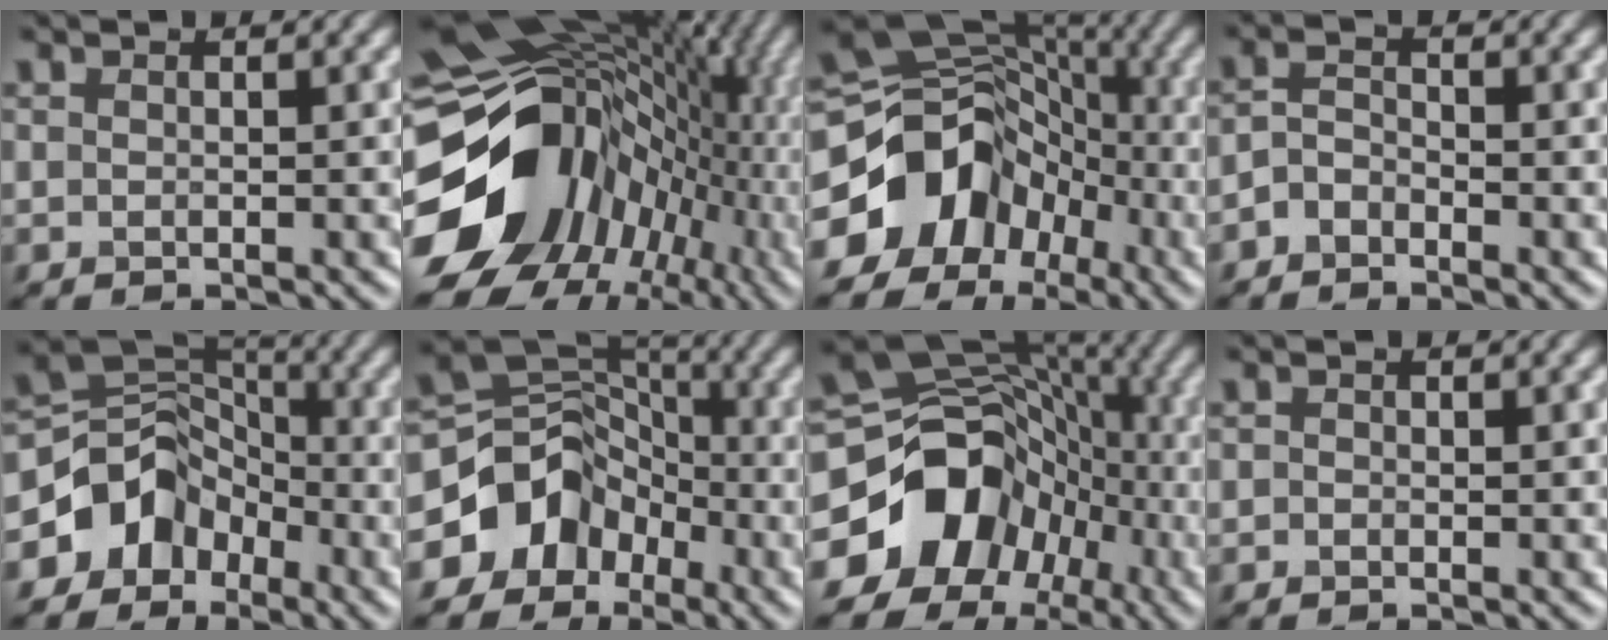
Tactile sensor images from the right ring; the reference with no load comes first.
{"total": 18.5, "force": [-1.1, 15.0, 10.8], "torque": [-0.186, -0.014, 0.003]}
{"total": 12.3, "force": [-5.0, 10.0, 5.1], "torque": [-0.095, 0.002, -0.091]}
{"total": 1.8, "force": [-1.5, 0.8, 0.7], "torque": [-0.015, 0.005, -0.037]}
{"total": 6.7, "force": [-3.3, 5.3, 2.5], "torque": [-0.032, 0.006, -0.076]}
{"total": 8.5, "force": [-3.9, 6.9, 3.2], "torque": [-0.049, 0.019, -0.086]}
{"total": 12.2, "force": [-4.3, 9.9, 5.7], "torque": [-0.107, 0.002, -0.085]}
{"total": 0.0}